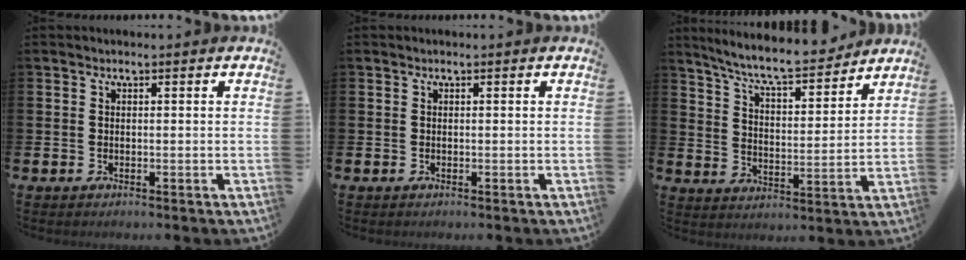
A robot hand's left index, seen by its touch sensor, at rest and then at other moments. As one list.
[{"total": 0.0}, {"total": 8.1, "force": [7.5, 1.0, 2.9], "torque": [-0.078, -0.051, 0.129]}]